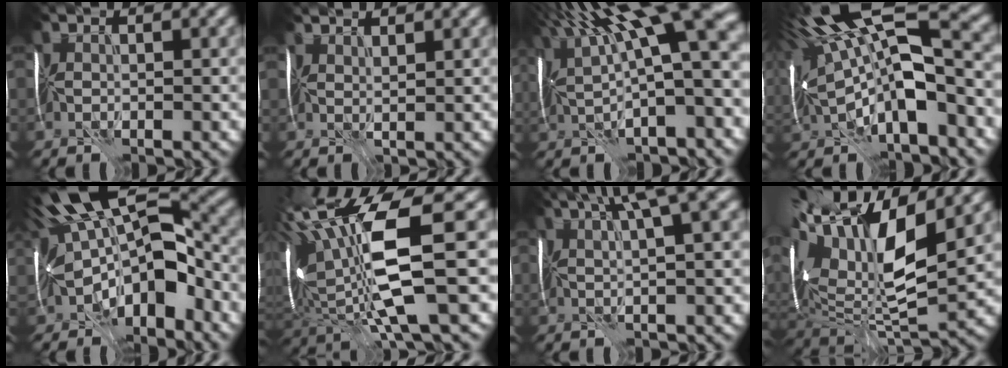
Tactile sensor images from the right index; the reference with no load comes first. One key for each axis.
{"total": 3.0, "fx": 2.7, "fy": 0.7, "fz": 1.1, "tx": -0.016, "ty": 0.023, "tz": 0.026}
{"total": 15.4, "fx": 5.5, "fy": 4.1, "fz": 13.8, "tx": -0.243, "ty": 0.035, "tz": 0.108}
{"total": 14.3, "fx": 1.1, "fy": 5.3, "fz": 13.2, "tx": -0.250, "ty": 0.016, "tz": 0.037}
{"total": 14.2, "fx": -0.2, "fy": 6.9, "fz": 12.4, "tx": -0.226, "ty": 0.018, "tz": 0.019}
{"total": 12.9, "fx": 2.5, "fy": 3.5, "fz": 12.2, "tx": -0.266, "ty": -0.004, "tz": 0.070}
{"total": 7.5, "fx": 4.2, "fy": 1.5, "fz": 6.1, "tx": -0.073, "ty": 0.039, "tz": 0.051}
{"total": 13.9, "fx": 5.1, "fy": 6.2, "fz": 11.4, "tx": -0.256, "ty": 0.029, "tz": 0.097}